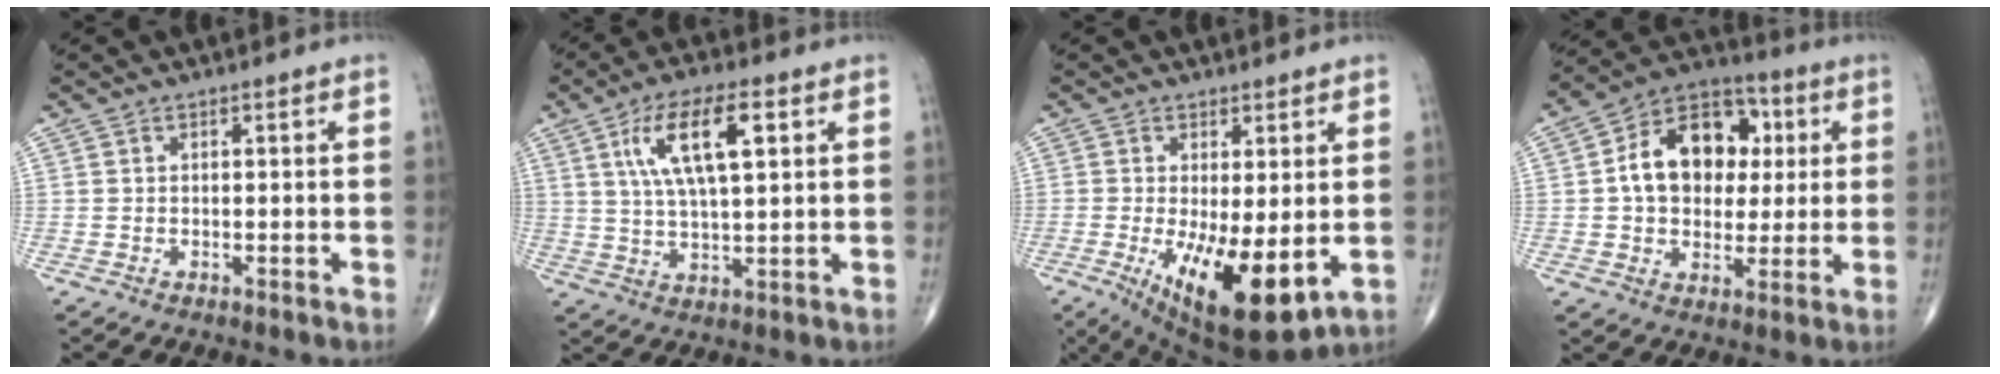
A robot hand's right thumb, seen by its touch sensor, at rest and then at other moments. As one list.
[{"total": 12.3, "force": [4.2, 4.2, 10.7], "torque": [-0.192, -0.001, 0.077]}, {"total": 13.7, "force": [-2.8, 4.9, 12.5], "torque": [-0.203, -0.030, -0.026]}, {"total": 16.5, "force": [2.5, 11.9, 11.2], "torque": [-0.137, 0.017, 0.034]}]